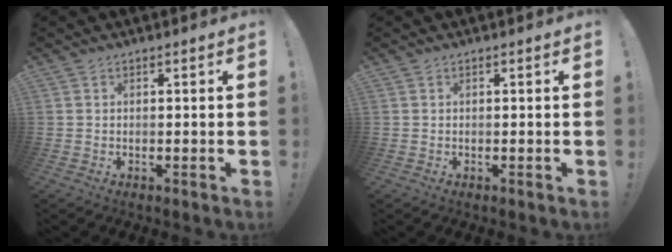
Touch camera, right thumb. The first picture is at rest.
{"total": 0.0}